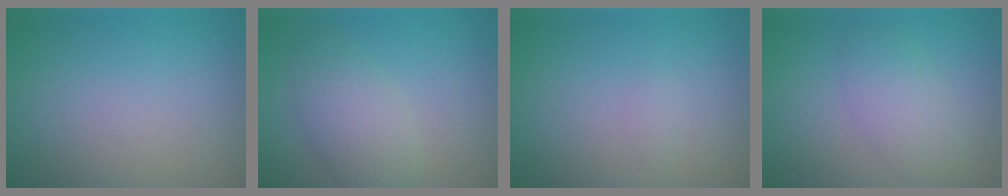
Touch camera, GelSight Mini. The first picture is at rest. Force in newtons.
{"total": 4.2, "press": 4.2, "slide": 0.1}
{"total": 0.6, "press": 0.6, "slide": 0.1}
{"total": 3.5, "press": 3.5, "slide": 0.4}